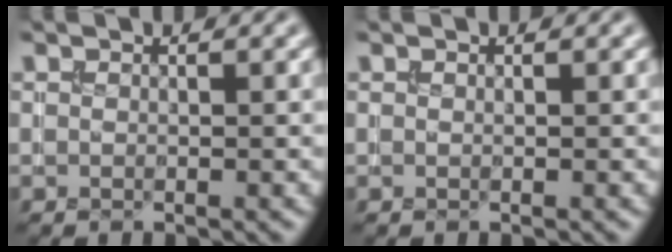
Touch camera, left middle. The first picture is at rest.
{"total": 0.0}